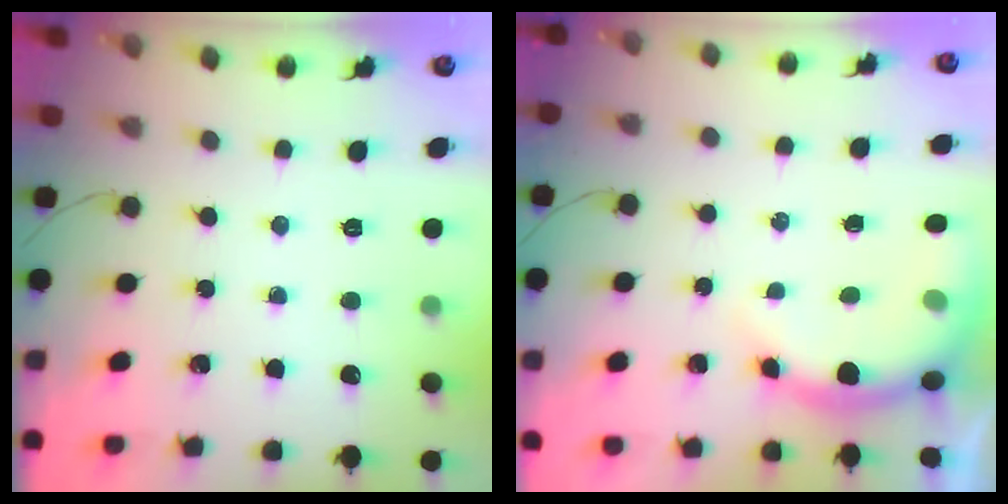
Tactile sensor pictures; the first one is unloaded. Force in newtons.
{"total": 8.3, "press": 8.2, "slide": 1.0}